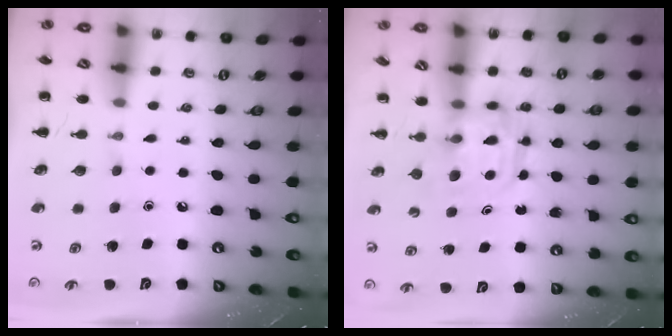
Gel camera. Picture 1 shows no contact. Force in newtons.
{"total": 3.2, "press": 3.2, "slide": 0.2}